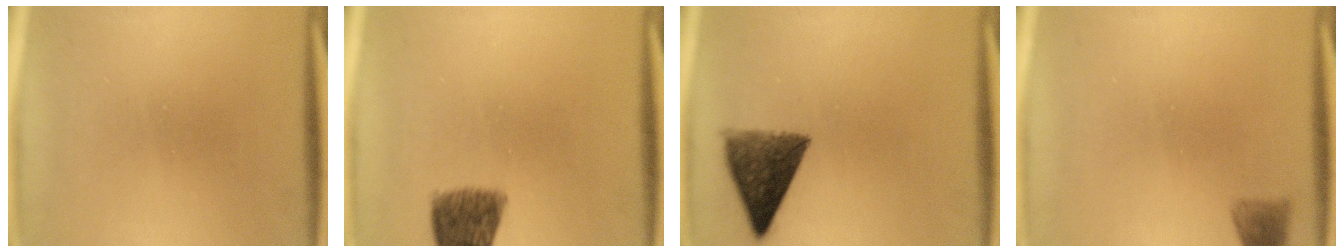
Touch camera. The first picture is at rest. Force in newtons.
{"total": 8.1}
{"total": 9.0}
{"total": 2.0}